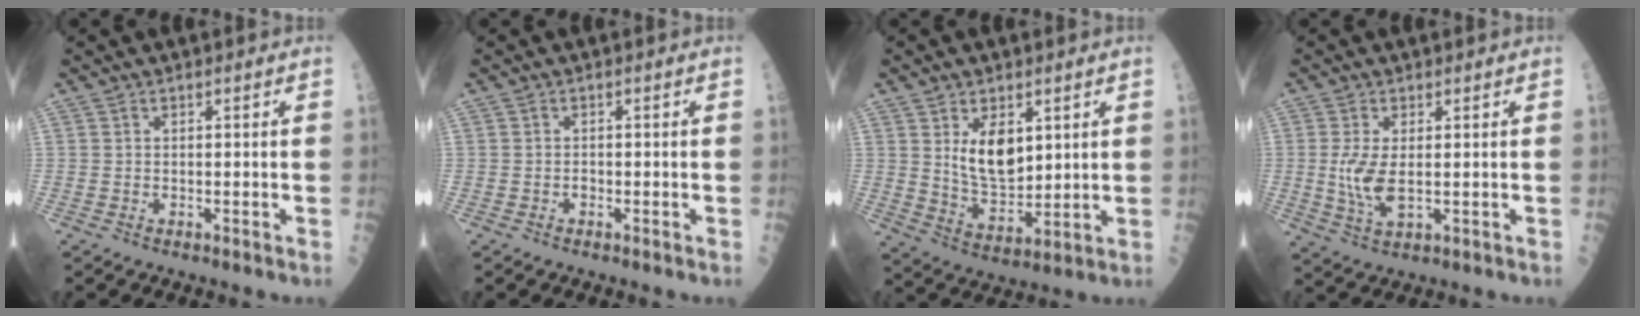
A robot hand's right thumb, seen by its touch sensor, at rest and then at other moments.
{"total": 0.6, "force": [-0.3, 0.4, 0.3], "torque": [-0.003, 0.002, -0.008]}
{"total": 9.4, "force": [3.2, 5.2, 7.2], "torque": [-0.099, -0.028, 0.070]}
{"total": 6.0, "force": [0.2, 2.5, 5.4], "torque": [-0.121, -0.011, 0.009]}